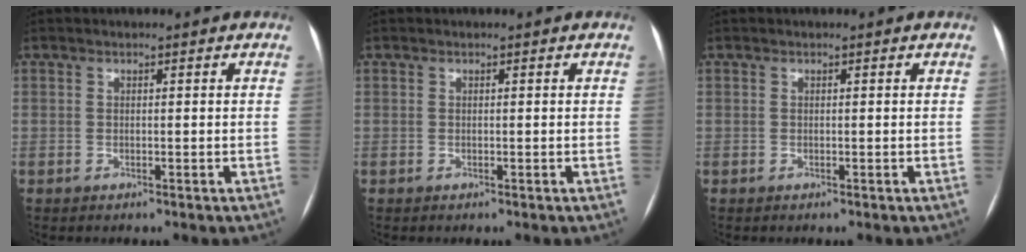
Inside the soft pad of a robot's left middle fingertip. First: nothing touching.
{"total": 0.0}
{"total": 0.0}